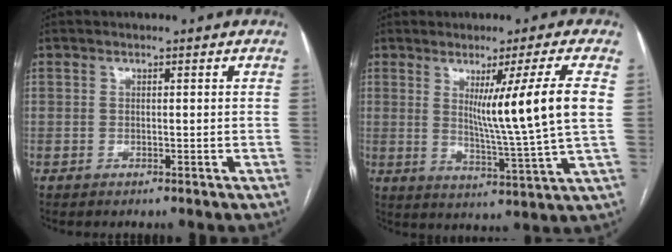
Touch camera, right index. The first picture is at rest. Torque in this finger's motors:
{"motor_torque": [1.22, 0.92, 0.34, 0.16]}